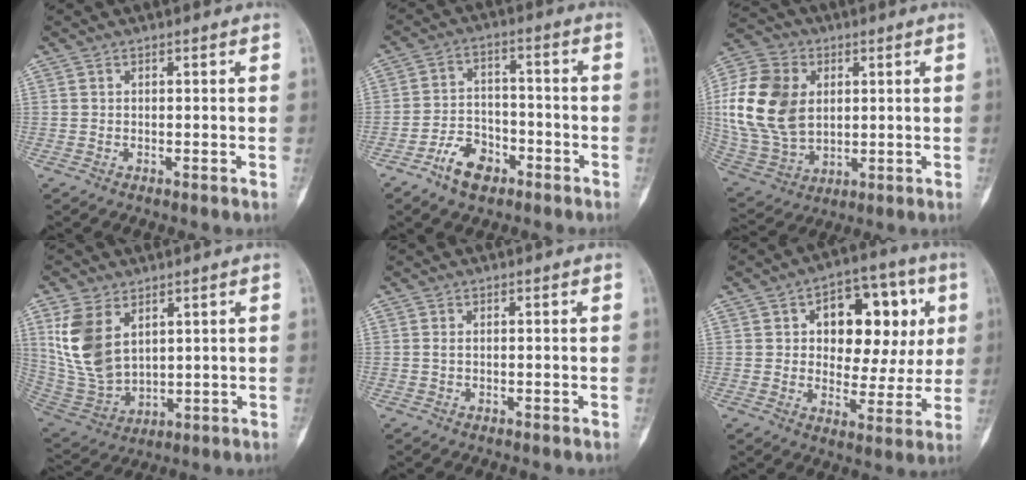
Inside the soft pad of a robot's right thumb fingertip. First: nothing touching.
{"total": 8.1, "force": [-5.0, 4.9, 4.2], "torque": [-0.052, 0.036, -0.088]}
{"total": 19.1, "force": [2.8, 13.9, 12.8], "torque": [-0.248, -0.006, 0.061]}
{"total": 12.8, "force": [4.9, 7.9, 8.8], "torque": [-0.173, -0.021, 0.118]}
{"total": 0.6, "force": [0.1, 0.3, 0.5], "torque": [-0.011, 0.003, 0.003]}
{"total": 17.6, "force": [4.5, 10.6, 13.2], "torque": [-0.123, 0.013, 0.067]}